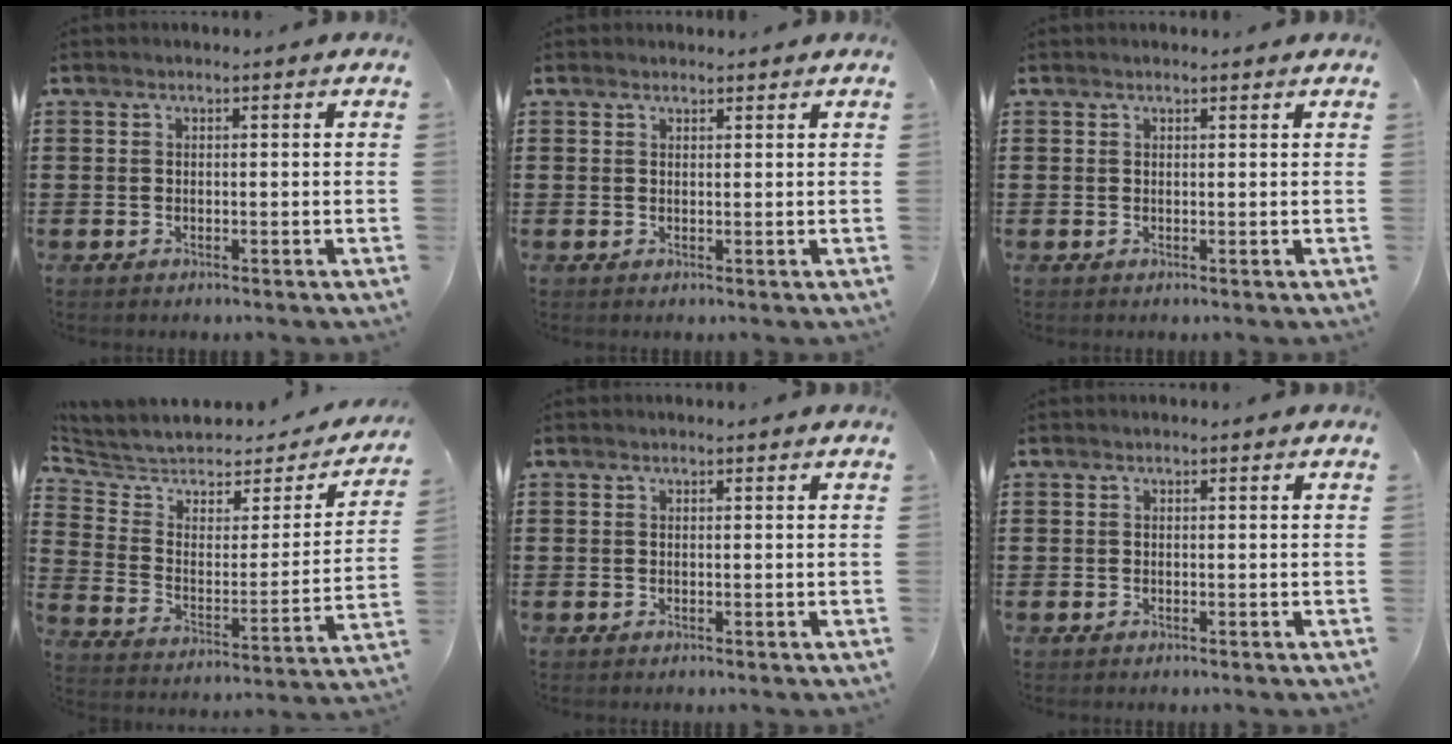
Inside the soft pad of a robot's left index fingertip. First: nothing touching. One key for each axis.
{"total": 1.1, "fx": 1.0, "fy": 0.3, "fz": 0.0, "tx": -0.003, "ty": 0.002, "tz": 0.020}
{"total": 0.7, "fx": 0.6, "fy": 0.2, "fz": 0.3, "tx": -0.006, "ty": 0.002, "tz": 0.011}
{"total": 5.0, "fx": 4.4, "fy": 2.1, "fz": 1.4, "tx": -0.060, "ty": -0.034, "tz": 0.070}
{"total": 0.0}
{"total": 0.0}